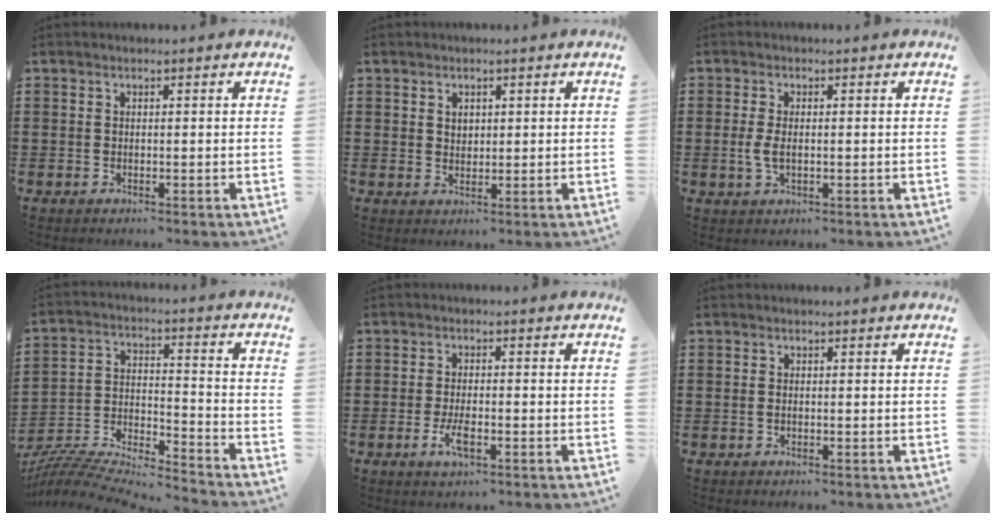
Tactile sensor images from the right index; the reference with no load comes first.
{"total": 1.5, "force": [1.0, 1.1, 0.5], "torque": [-0.011, 0.006, 0.018]}
{"total": 3.0, "force": [-0.1, 1.3, 2.6], "torque": [-0.066, -0.002, -0.008]}
{"total": 6.4, "force": [-6.1, 0.6, 1.8], "torque": [-0.042, -0.012, -0.125]}
{"total": 3.7, "force": [-1.4, 1.2, 3.2], "torque": [-0.067, -0.004, -0.028]}
{"total": 0.6, "force": [-0.1, 0.3, 0.5], "torque": [-0.013, -0.001, -0.002]}